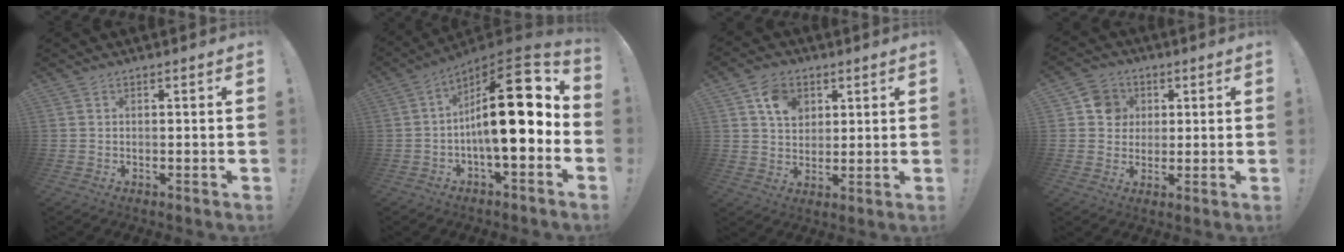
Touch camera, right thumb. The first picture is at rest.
{"total": 21.6, "force": [1.8, 6.6, 20.5], "torque": [-0.313, -0.010, 0.021]}
{"total": 9.2, "force": [4.3, 7.1, 4.0], "torque": [-0.059, -0.014, 0.083]}
{"total": 8.2, "force": [1.9, 7.7, 2.1], "torque": [-0.029, -0.003, 0.042]}